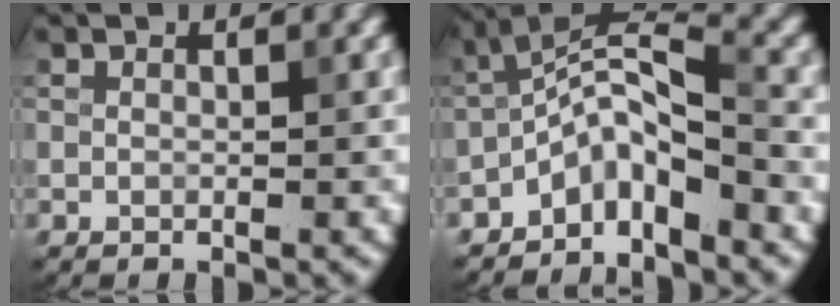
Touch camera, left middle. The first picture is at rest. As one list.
[{"total": 4.9, "force": [-3.0, 1.6, 3.5], "torque": [-0.059, 0.017, -0.063]}]